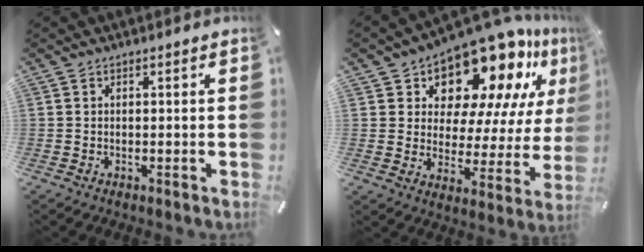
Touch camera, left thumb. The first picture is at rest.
{"total": 16.5, "force": [13.2, 7.5, 6.4], "torque": [-0.100, -0.121, 0.223]}